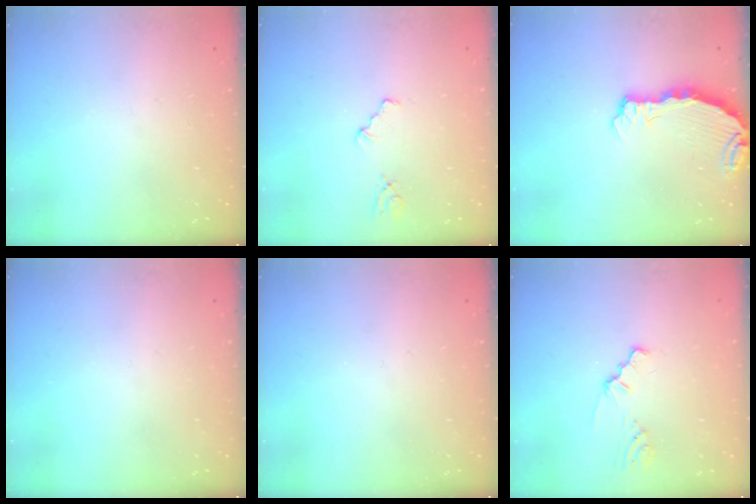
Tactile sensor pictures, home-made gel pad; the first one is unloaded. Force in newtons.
{"total": 1.2, "press": 1.2, "slide": 0.3}
{"total": 4.8, "press": 4.7, "slide": 0.5}
{"total": 0.0}
{"total": 0.0}
{"total": 0.9, "press": 0.8, "slide": 0.2}